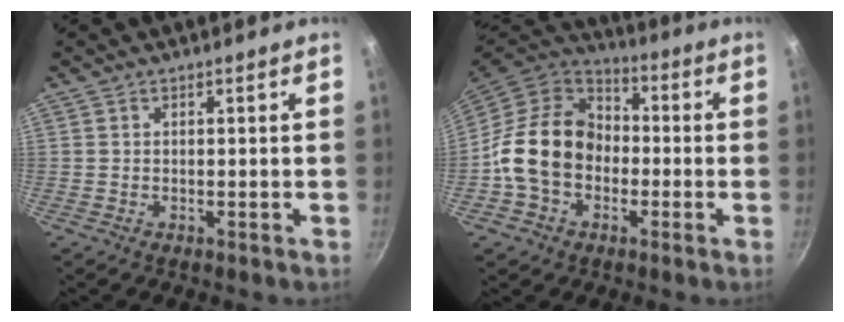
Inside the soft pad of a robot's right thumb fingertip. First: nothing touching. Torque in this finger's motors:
{"motor_torque": [1.42, 3.16, 1.24, -1.07, 0.19]}